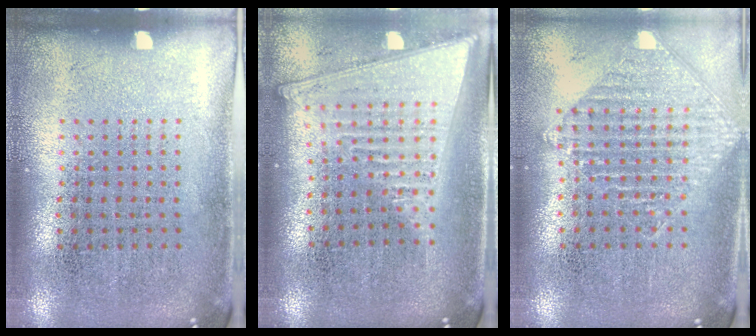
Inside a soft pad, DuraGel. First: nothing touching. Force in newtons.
{"total": 2.0, "press": 1.7, "slide": 1.0}
{"total": 1.0, "press": 1.0, "slide": 0.1}